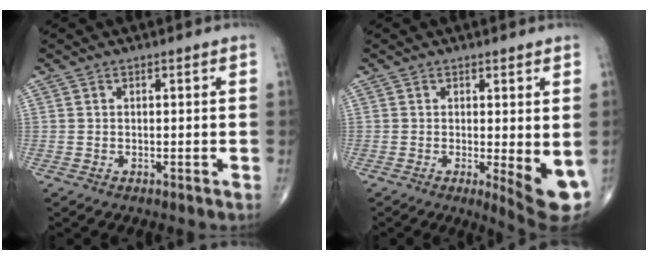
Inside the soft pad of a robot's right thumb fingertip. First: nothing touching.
{"total": 7.4, "force": [-1.0, 1.9, 7.0], "torque": [-0.088, -0.018, -0.012]}